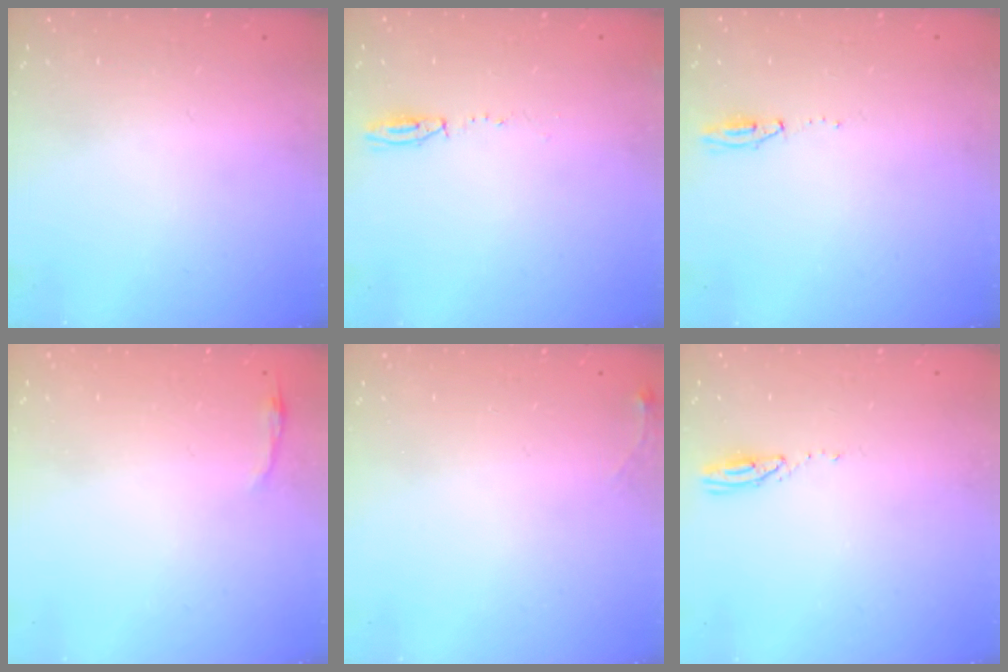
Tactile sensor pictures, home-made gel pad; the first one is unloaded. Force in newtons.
{"total": 3.9, "press": 3.8, "slide": 0.9}
{"total": 5.0, "press": 3.7, "slide": 3.3}
{"total": 2.8, "press": 2.8, "slide": 0.6}
{"total": 4.0, "press": 3.9, "slide": 0.6}
{"total": 3.0, "press": 2.9, "slide": 0.3}